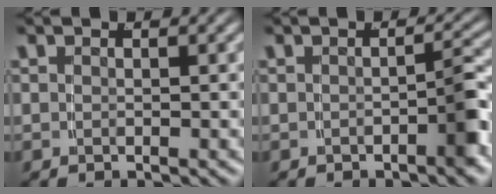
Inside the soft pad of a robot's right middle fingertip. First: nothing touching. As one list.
[{"total": 2.1, "force": [-1.1, 0.1, 1.8], "torque": [-0.021, 0.005, -0.021]}]